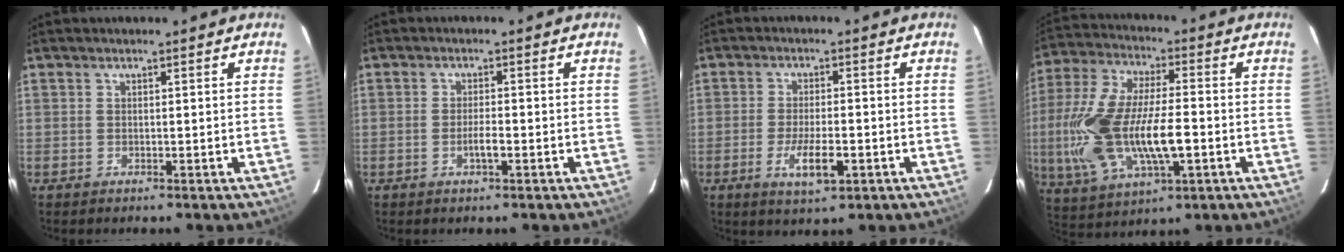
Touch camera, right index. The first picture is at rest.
{"total": 2.3, "force": [-1.1, 0.4, 2.0], "torque": [-0.040, 0.000, -0.019]}
{"total": 6.5, "force": [-2.7, 1.9, 5.6], "torque": [-0.114, -0.012, -0.044]}
{"total": 21.2, "force": [-3.4, 8.9, 18.9], "torque": [-0.410, -0.009, -0.058]}